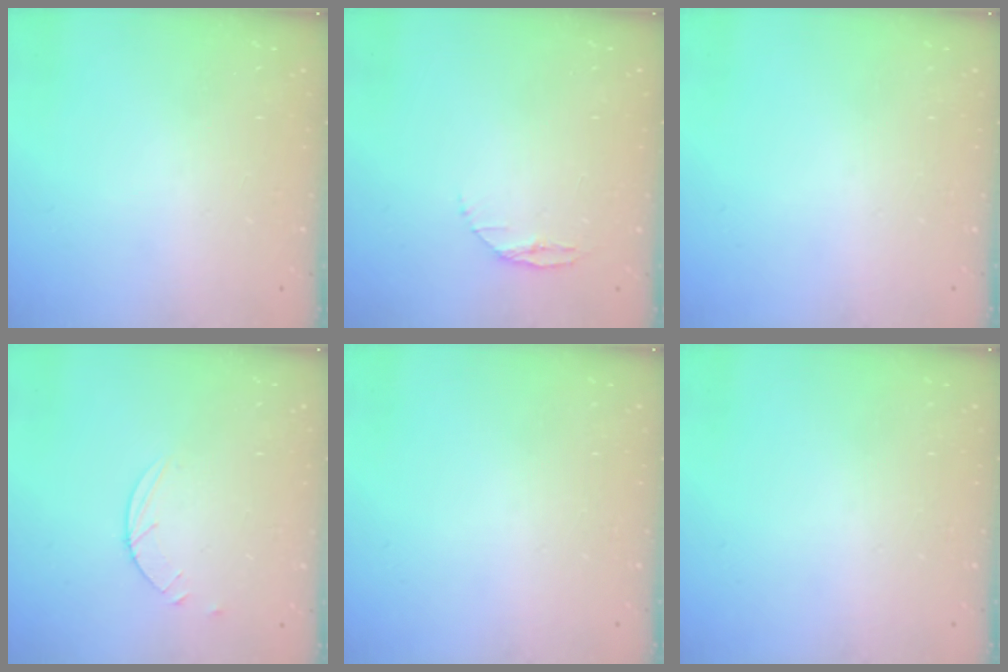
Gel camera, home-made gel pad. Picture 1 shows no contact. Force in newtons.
{"total": 3.4, "press": 3.4, "slide": 0.4}
{"total": 0.0}
{"total": 2.5, "press": 2.4, "slide": 0.3}
{"total": 0.0}
{"total": 0.0}